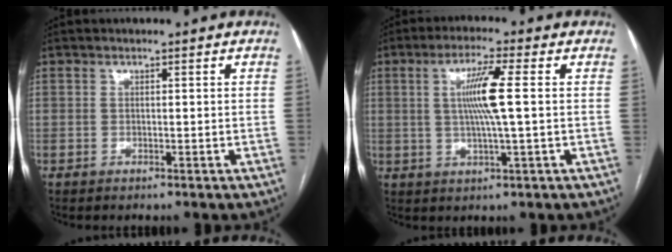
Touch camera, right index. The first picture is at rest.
{"total": 7.3, "force": [1.0, -0.3, 7.2], "torque": [-0.136, 0.000, 0.016]}